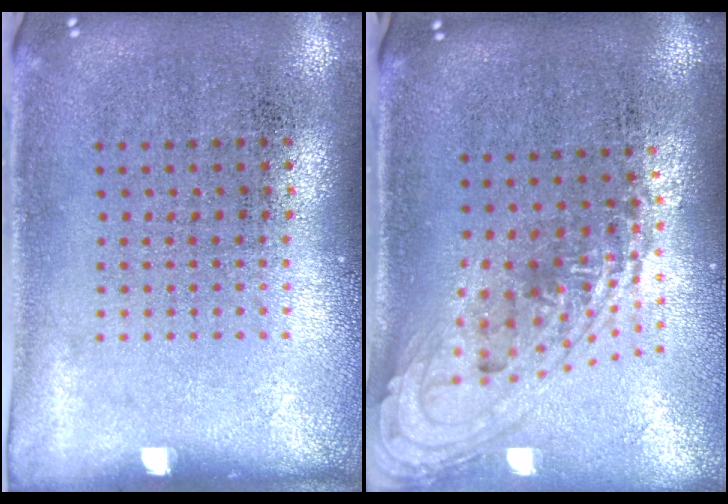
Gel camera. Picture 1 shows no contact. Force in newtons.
{"total": 1.8, "press": 1.3, "slide": 1.2}